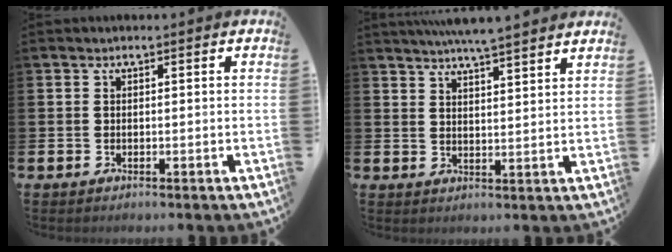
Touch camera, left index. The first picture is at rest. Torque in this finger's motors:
{"motor_torque": [0.16, -0.56, 0.75, 0.21]}